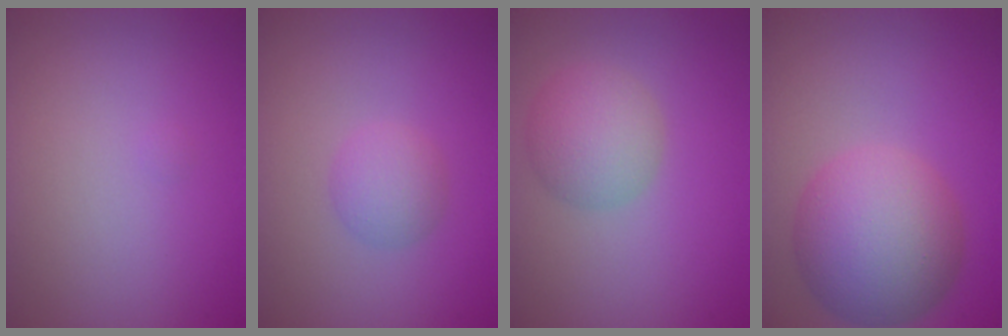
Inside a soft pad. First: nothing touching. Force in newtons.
{"total": 2.2, "press": 2.2, "slide": 0.1}
{"total": 3.9, "press": 3.9, "slide": 0.2}
{"total": 8.0, "press": 8.0, "slide": 0.2}